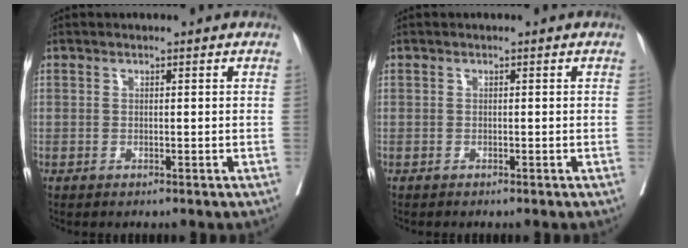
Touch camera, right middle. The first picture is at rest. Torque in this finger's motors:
{"motor_torque": [-0.27, 0.22, -0.05, -0.04]}